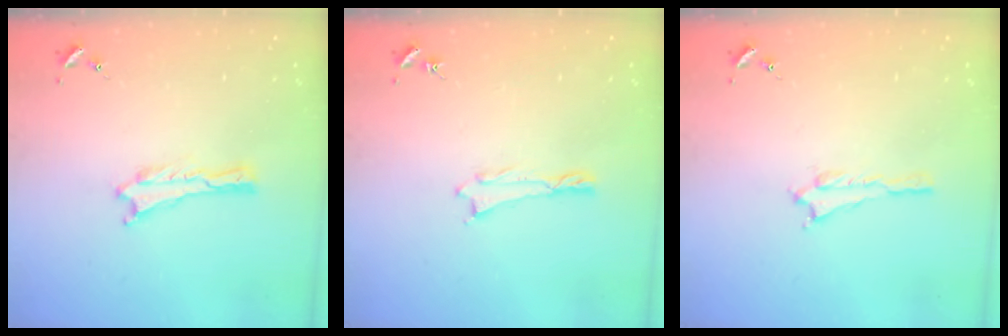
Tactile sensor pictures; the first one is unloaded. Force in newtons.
{"total": 0.5, "press": 0.5, "slide": 0.2}
{"total": 0.6, "press": 0.5, "slide": 0.2}